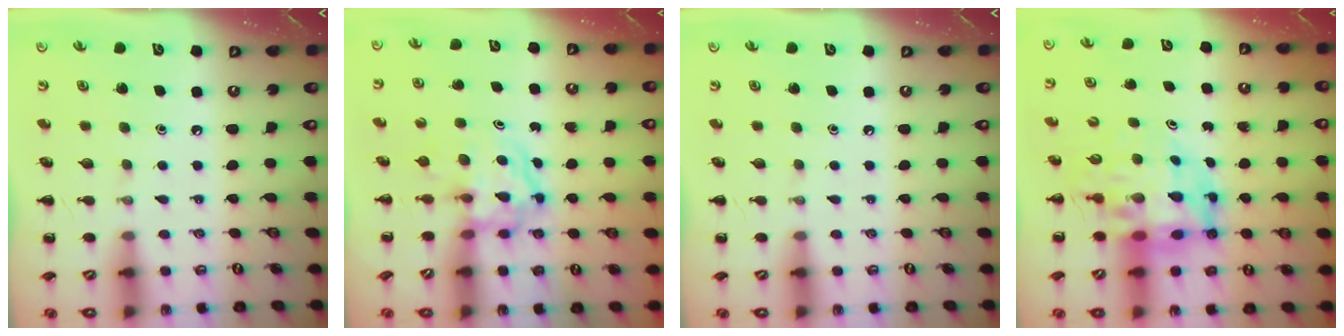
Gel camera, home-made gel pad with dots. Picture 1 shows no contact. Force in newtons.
{"total": 3.9, "press": 3.8, "slide": 0.5}
{"total": 0.0}
{"total": 11.3, "press": 10.7, "slide": 3.6}